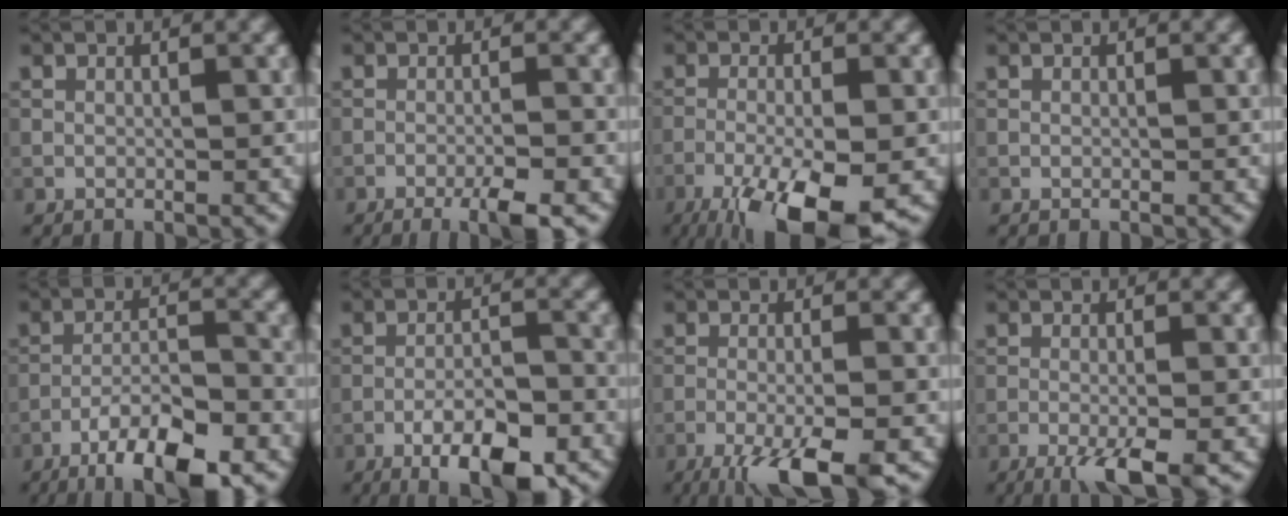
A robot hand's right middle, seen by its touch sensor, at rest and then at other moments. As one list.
[{"total": 3.8, "force": [-2.2, 0.5, 3.1], "torque": [-0.051, 0.000, -0.038]}, {"total": 11.2, "force": [-6.3, 3.3, 8.6], "torque": [-0.164, -0.029, -0.103]}, {"total": 0.0}, {"total": 8.6, "force": [-5.7, 2.1, 6.0], "torque": [-0.100, -0.001, -0.098]}, {"total": 6.9, "force": [-4.3, 2.0, 5.1], "torque": [-0.083, 0.004, -0.070]}, {"total": 7.8, "force": [-4.7, 1.7, 5.9], "torque": [-0.094, -0.011, -0.085]}, {"total": 5.2, "force": [-2.9, 1.0, 4.2], "torque": [-0.069, -0.002, -0.052]}]